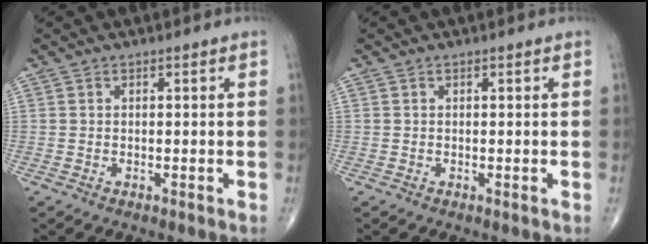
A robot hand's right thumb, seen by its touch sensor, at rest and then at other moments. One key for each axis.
{"total": 0.0}